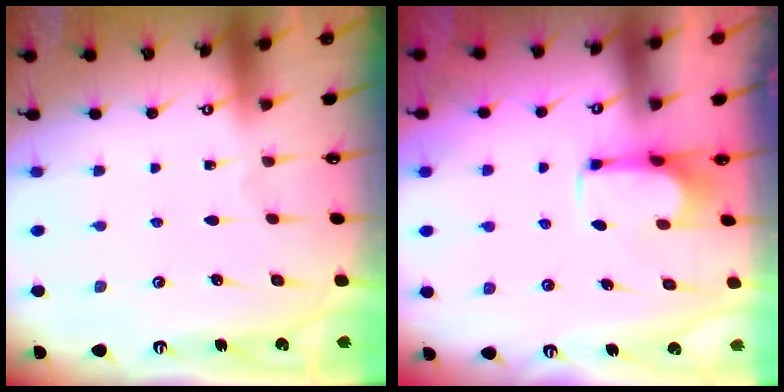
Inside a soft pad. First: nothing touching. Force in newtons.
{"total": 0.8, "press": 0.6, "slide": 0.6}